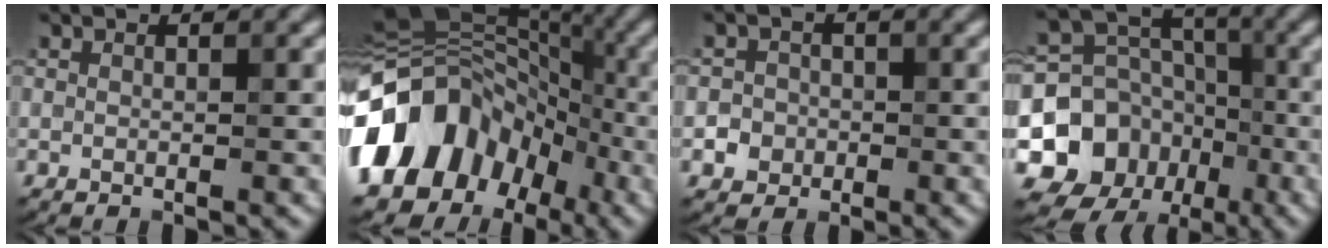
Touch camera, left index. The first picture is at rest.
{"total": 12.3, "force": [-4.2, 9.5, 6.7], "torque": [-0.113, 0.010, -0.093]}
{"total": 2.6, "force": [-0.9, 2.4, 0.4], "torque": [0.018, 0.000, -0.021]}
{"total": 8.6, "force": [-3.0, 7.4, 3.2], "torque": [-0.052, 0.003, -0.060]}